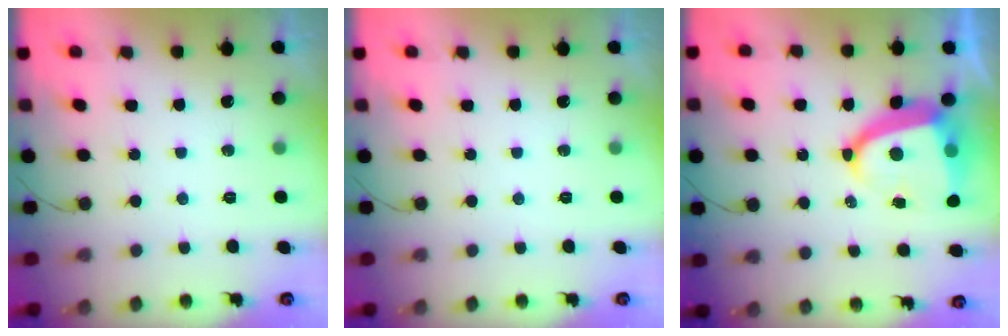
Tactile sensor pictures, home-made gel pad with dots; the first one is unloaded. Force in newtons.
{"total": 0.0}
{"total": 12.5, "press": 12.4, "slide": 2.0}